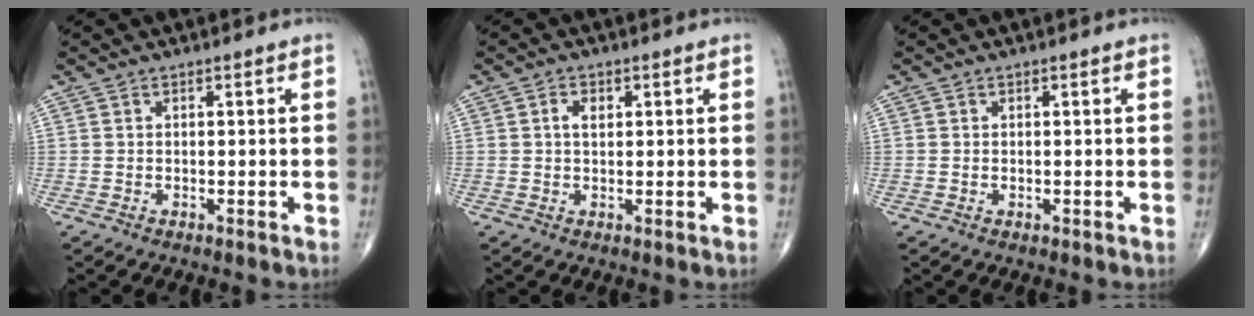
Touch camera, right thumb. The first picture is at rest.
{"total": 2.3, "force": [0.6, 1.5, 1.7], "torque": [-0.022, 0.002, 0.009]}
{"total": 0.0}